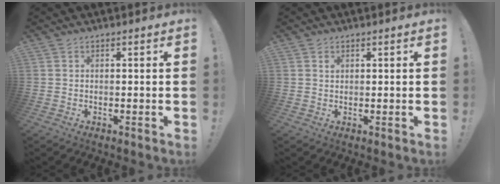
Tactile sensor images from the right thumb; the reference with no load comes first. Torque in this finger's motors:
{"motor_torque": [-0.08, 0.01, 0.05, 0.12, -0.03]}